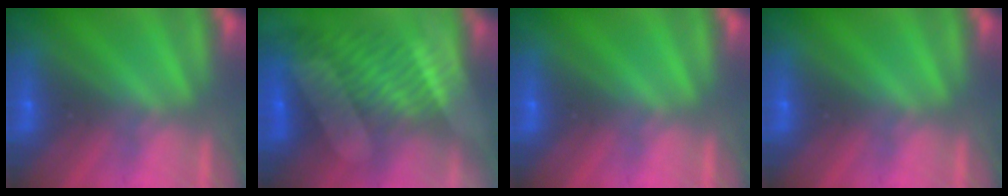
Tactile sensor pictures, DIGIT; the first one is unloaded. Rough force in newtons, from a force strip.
{"total": 7.3}
{"total": 0.0}
{"total": 0.0}